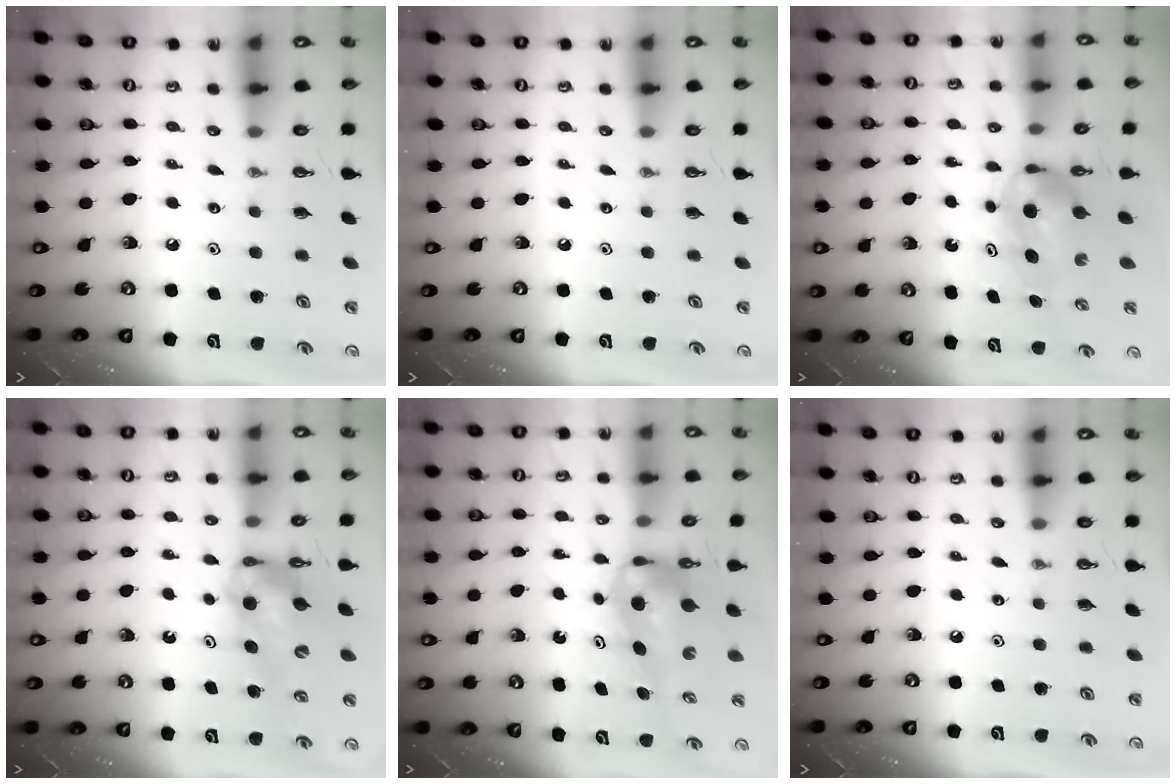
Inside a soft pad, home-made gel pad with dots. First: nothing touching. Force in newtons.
{"total": 0.0}
{"total": 6.7, "press": 6.2, "slide": 2.6}
{"total": 9.5, "press": 9.5, "slide": 1.0}
{"total": 6.4, "press": 6.1, "slide": 2.1}
{"total": 0.0}